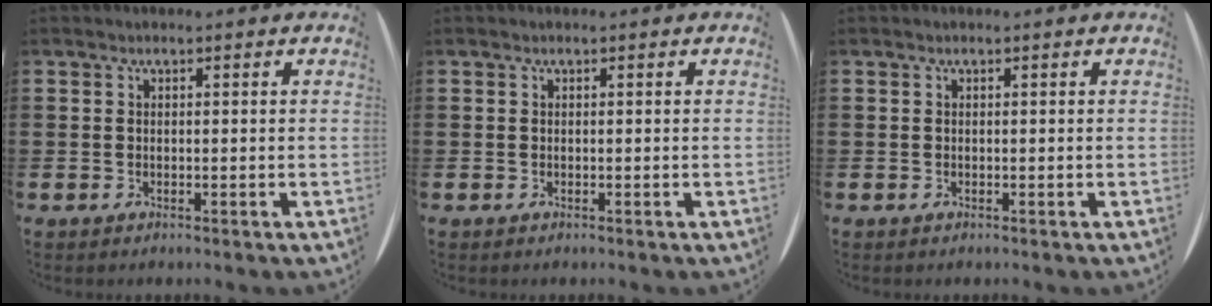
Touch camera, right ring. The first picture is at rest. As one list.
[{"total": 0.0}, {"total": 0.0}]